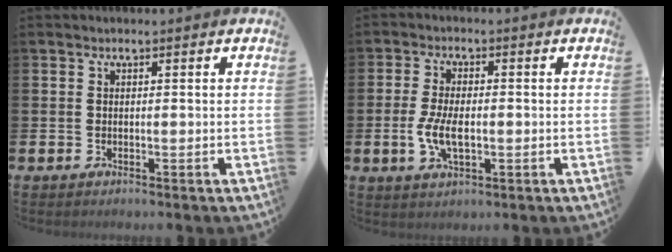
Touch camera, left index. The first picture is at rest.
{"total": 5.2, "force": [-0.6, 2.6, 4.4], "torque": [-0.078, 0.000, -0.013]}